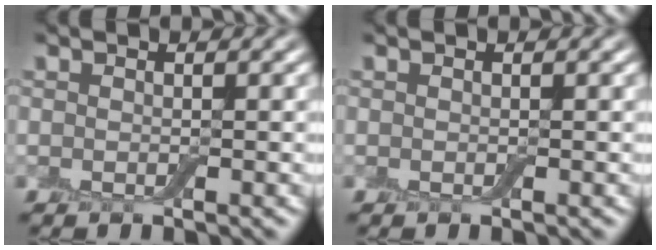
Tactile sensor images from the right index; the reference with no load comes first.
{"total": 0.0}